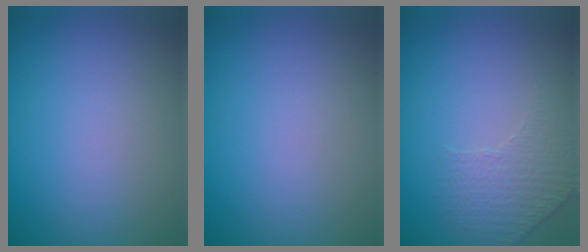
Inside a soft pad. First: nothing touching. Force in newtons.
{"total": 0.0}
{"total": 1.7, "press": 1.3, "slide": 1.1}